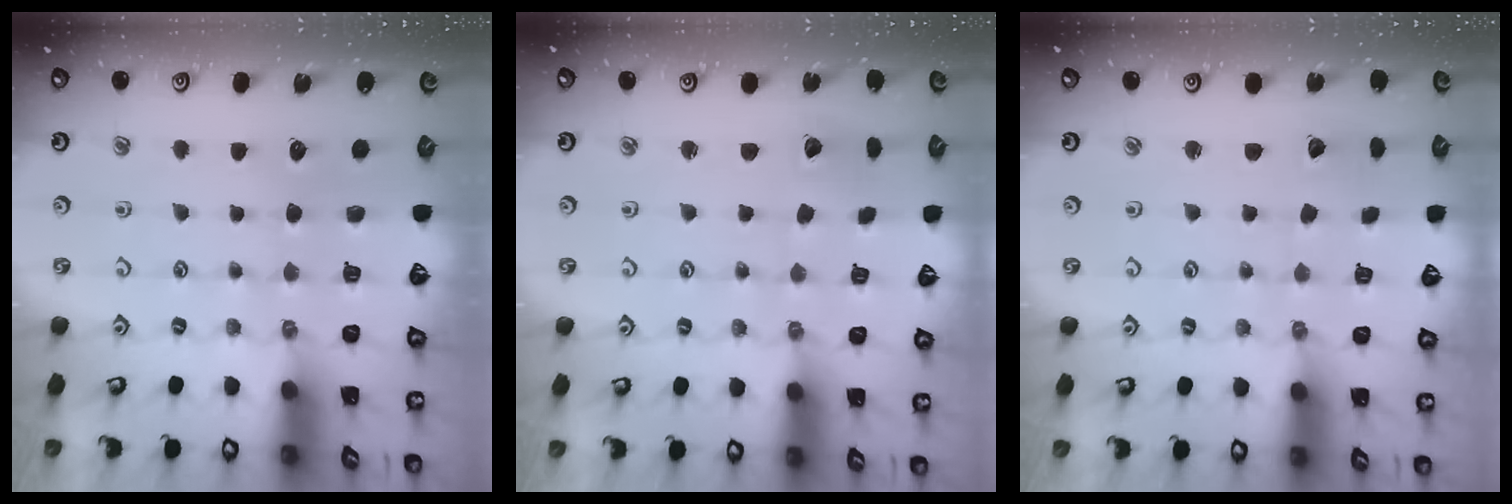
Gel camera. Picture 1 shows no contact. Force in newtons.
{"total": 2.8, "press": 2.8, "slide": 0.2}
{"total": 1.9, "press": 1.9, "slide": 0.1}